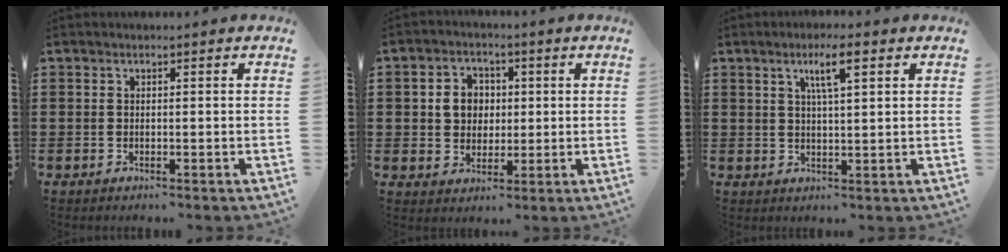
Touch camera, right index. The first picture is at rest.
{"total": 5.2, "force": [0.5, 4.6, 2.2], "torque": [-0.054, 0.013, 0.003]}
{"total": 4.9, "force": [2.3, 0.4, 4.3], "torque": [-0.082, 0.000, 0.035]}